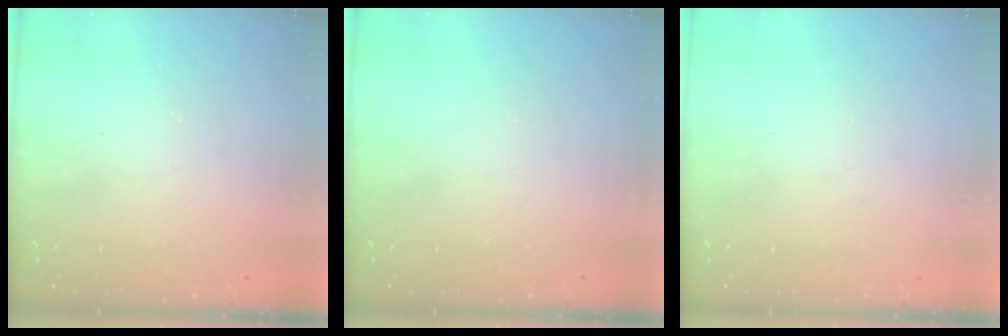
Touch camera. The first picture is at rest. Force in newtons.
{"total": 0.0}
{"total": 0.5, "press": 0.5, "slide": 0.1}